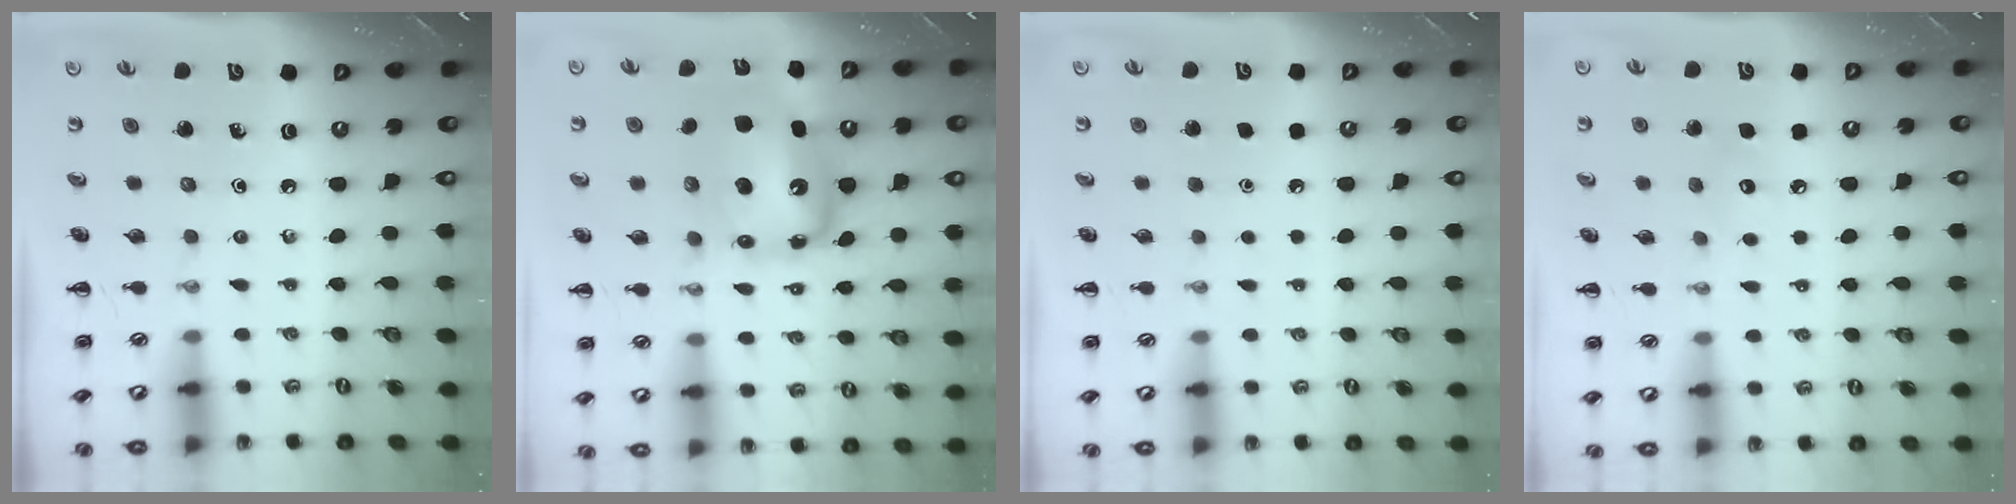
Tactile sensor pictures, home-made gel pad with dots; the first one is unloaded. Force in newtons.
{"total": 11.6, "press": 11.1, "slide": 3.3}
{"total": 1.8, "press": 1.7, "slide": 0.1}
{"total": 6.2, "press": 6.0, "slide": 1.7}